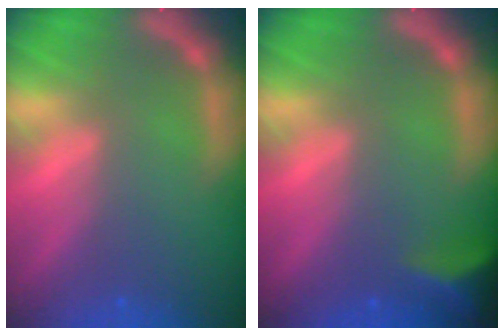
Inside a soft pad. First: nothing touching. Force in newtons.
{"total": 4.5}